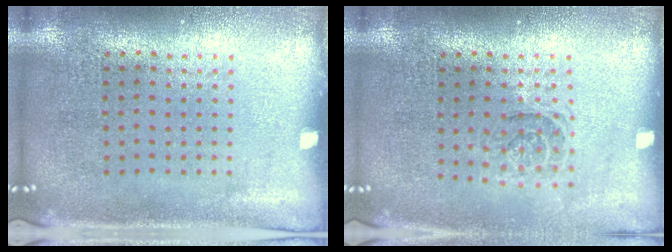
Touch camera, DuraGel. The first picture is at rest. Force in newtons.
{"total": 1.1, "press": 1.1, "slide": 0.4}